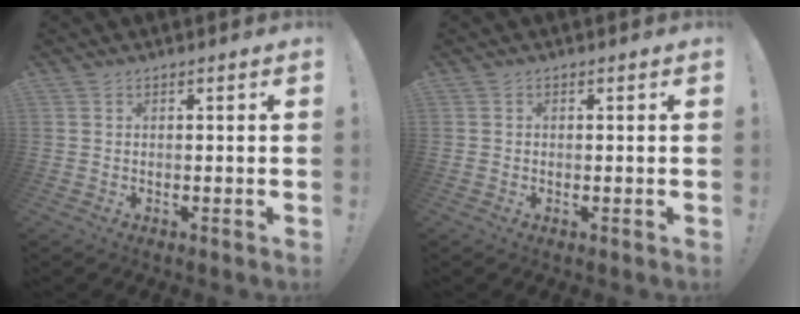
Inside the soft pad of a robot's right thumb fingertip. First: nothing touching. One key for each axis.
{"total": 0.6, "fx": -0.1, "fy": 0.5, "fz": 0.2, "tx": -0.011, "ty": 0.005, "tz": 0.000}